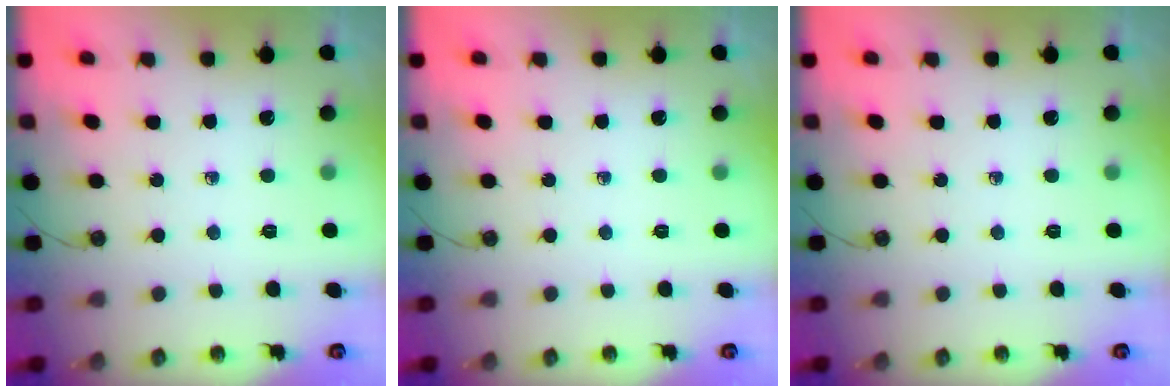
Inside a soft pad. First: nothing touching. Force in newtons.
{"total": 0.0}
{"total": 0.0}